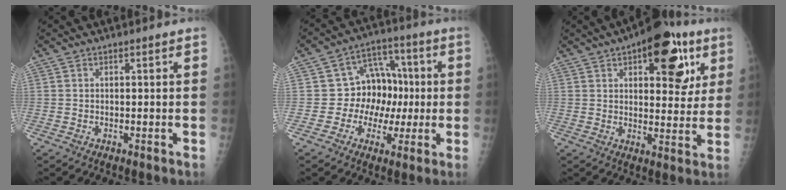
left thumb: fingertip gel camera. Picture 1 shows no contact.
{"total": 11.4, "force": [-0.4, 9.6, 6.0], "torque": [-0.040, 0.030, -0.009]}
{"total": 16.5, "force": [7.4, 7.7, 12.6], "torque": [-0.117, -0.013, 0.097]}